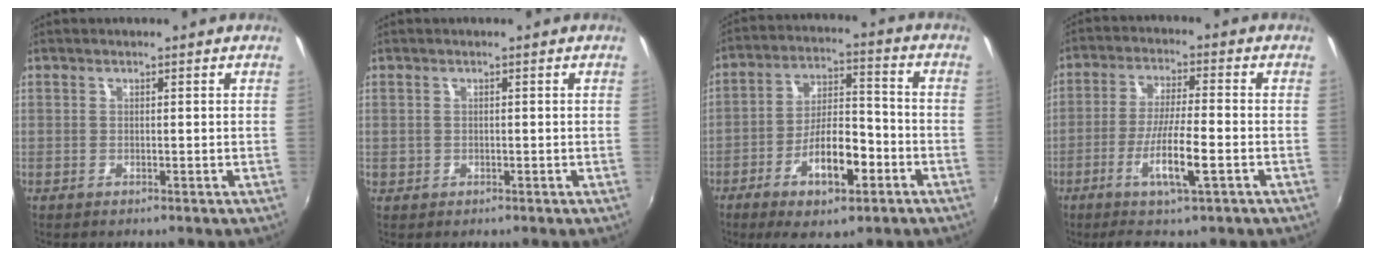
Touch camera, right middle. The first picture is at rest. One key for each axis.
{"total": 1.3, "fx": -0.2, "fy": 1.3, "fz": 0.3, "tx": -0.005, "ty": -0.003, "tz": -0.004}
{"total": 12.2, "fx": -5.9, "fy": 4.2, "fz": 9.8, "tx": -0.182, "ty": 0.007, "tz": -0.096}
{"total": 9.0, "fx": -4.0, "fy": 0.5, "fz": 8.0, "tx": -0.158, "ty": -0.011, "tz": -0.076}